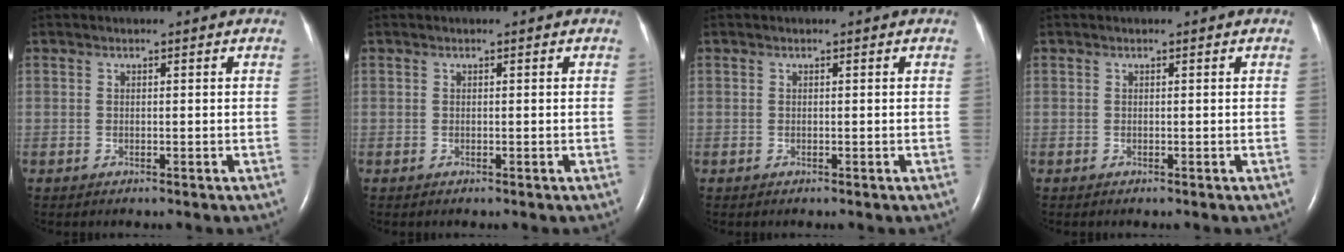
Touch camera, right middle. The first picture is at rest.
{"total": 0.0}
{"total": 0.0}
{"total": 0.0}